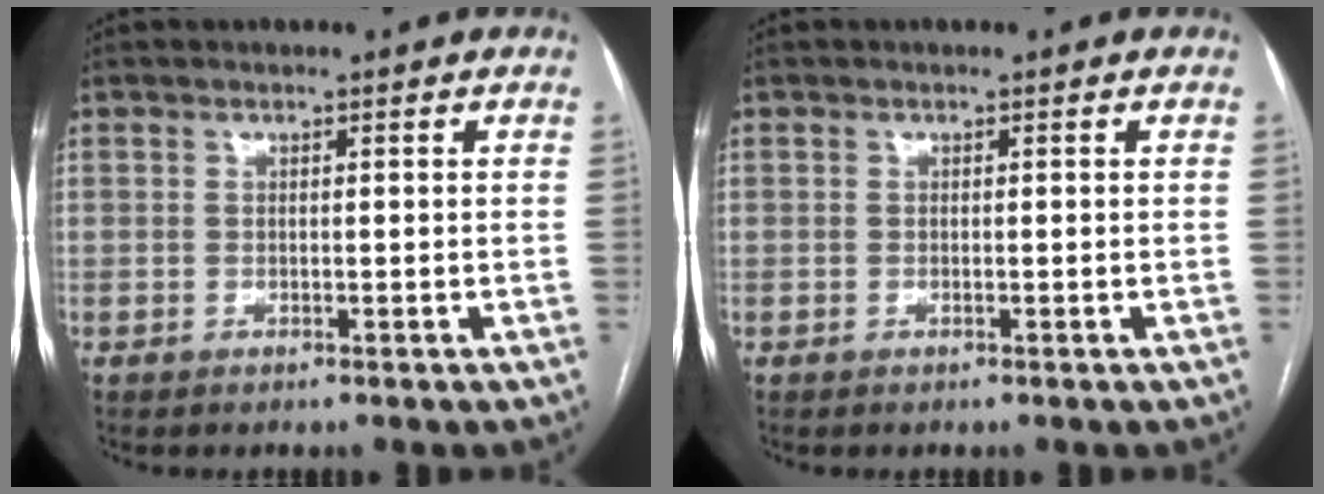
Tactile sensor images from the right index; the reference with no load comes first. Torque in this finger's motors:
{"motor_torque": [0.07, 0.01, 0.03, 0.00]}